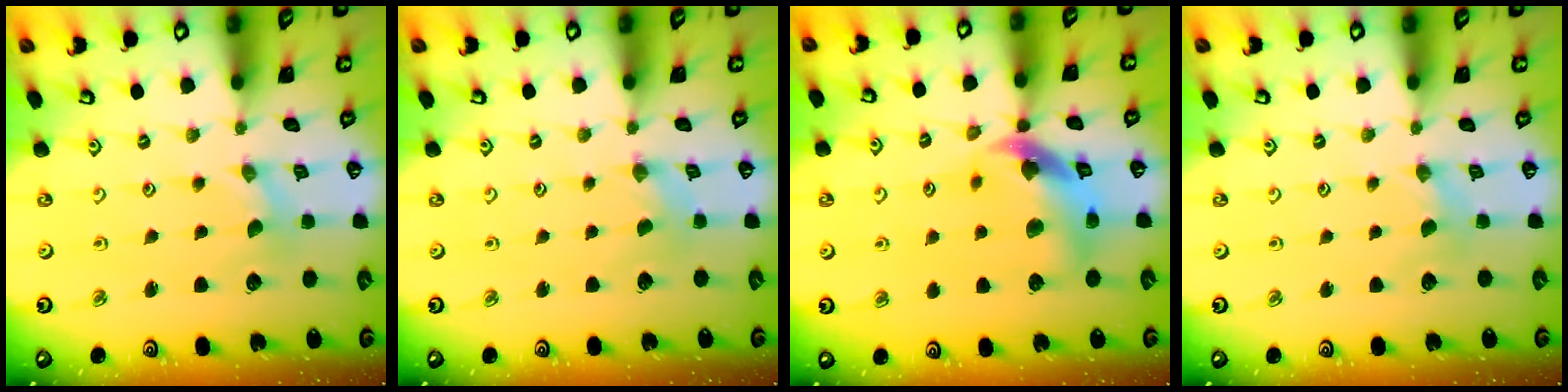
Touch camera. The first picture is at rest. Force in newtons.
{"total": 0.0}
{"total": 11.7, "press": 11.6, "slide": 1.6}
{"total": 1.5, "press": 1.5, "slide": 0.2}